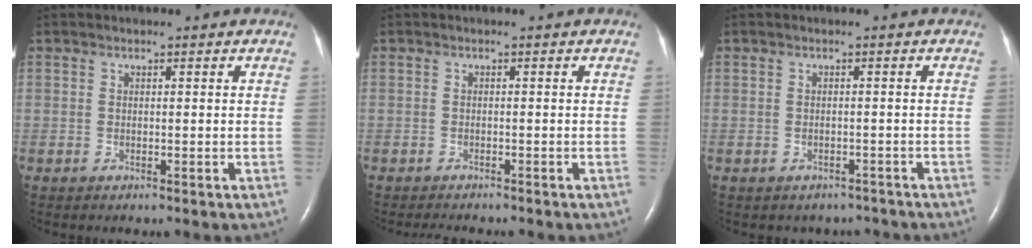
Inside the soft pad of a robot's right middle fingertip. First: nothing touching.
{"total": 2.8, "force": [-2.5, 0.6, 1.0], "torque": [-0.018, -0.007, -0.031]}
{"total": 4.1, "force": [-3.5, 2.1, -0.1], "torque": [0.001, 0.013, -0.039]}